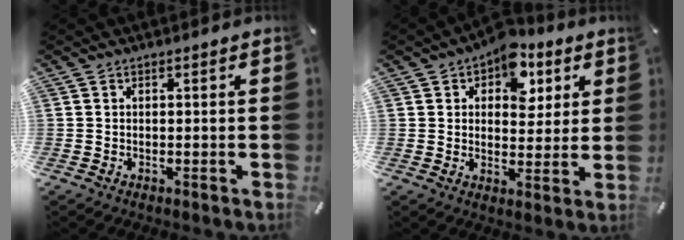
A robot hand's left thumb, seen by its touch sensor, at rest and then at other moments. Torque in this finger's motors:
{"motor_torque": [1.29, 0.80, 0.22, -0.12, 0.08]}